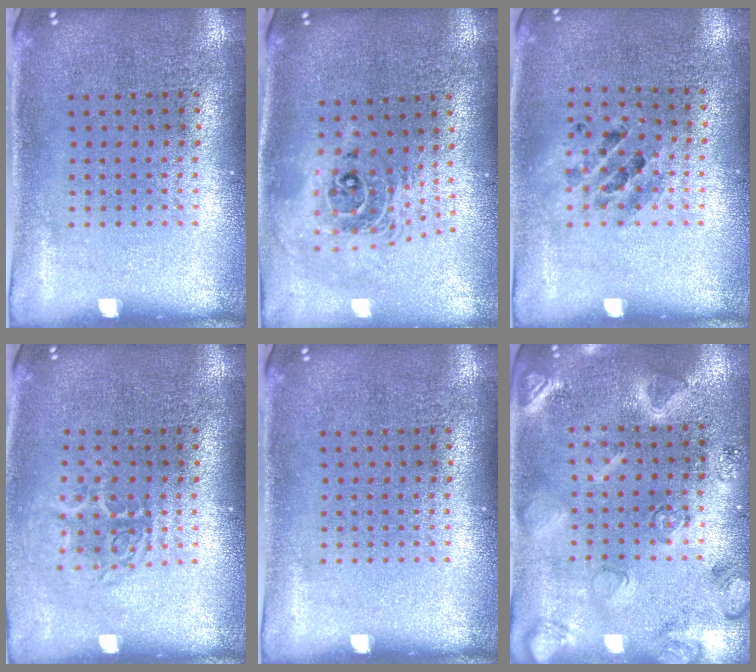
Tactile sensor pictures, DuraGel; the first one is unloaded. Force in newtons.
{"total": 2.1, "press": 1.6, "slide": 1.4}
{"total": 0.9, "press": 0.9, "slide": 0.3}
{"total": 1.7, "press": 1.3, "slide": 1.1}
{"total": 0.0}
{"total": 2.5, "press": 2.5, "slide": 0.1}